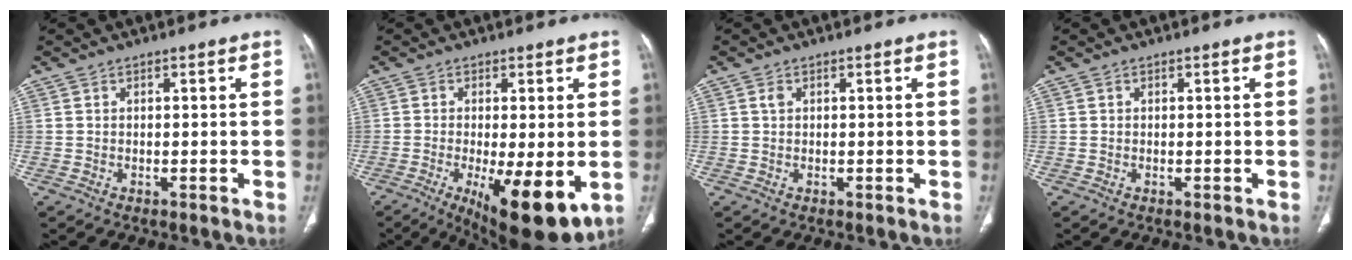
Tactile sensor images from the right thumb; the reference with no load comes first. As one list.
[{"total": 13.5, "force": [-3.9, 4.0, 12.2], "torque": [-0.173, -0.024, -0.047]}, {"total": 0.8, "force": [0.3, 0.5, 0.5], "torque": [-0.012, 0.003, 0.006]}, {"total": 0.0}]